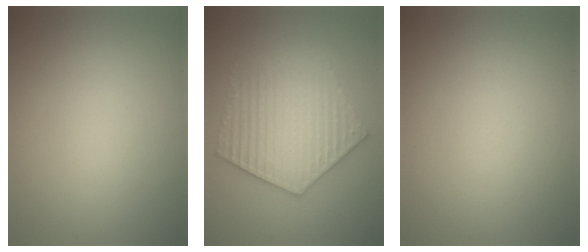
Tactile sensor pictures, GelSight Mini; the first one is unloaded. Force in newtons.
{"total": 6.2, "press": 6.1, "slide": 1.0}
{"total": 0.0}